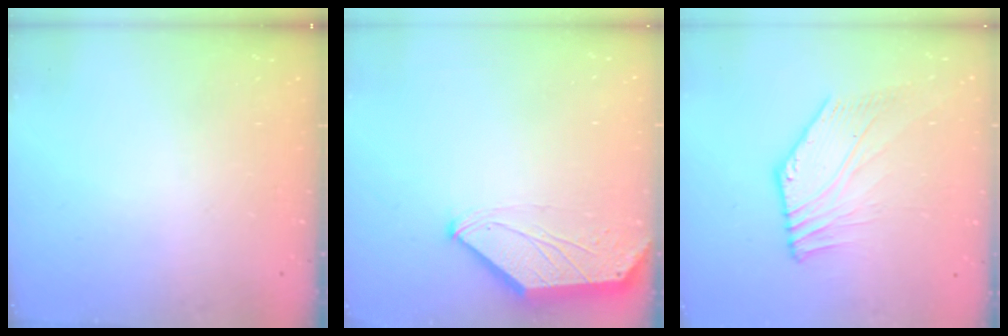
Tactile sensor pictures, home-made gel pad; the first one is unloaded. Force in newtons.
{"total": 0.0}
{"total": 5.7, "press": 5.5, "slide": 1.2}